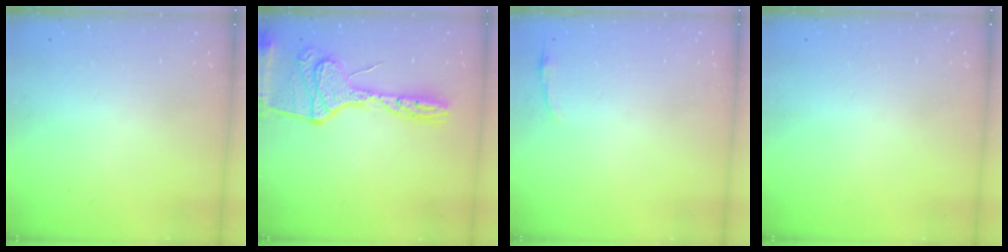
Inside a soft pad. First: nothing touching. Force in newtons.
{"total": 18.9, "press": 18.8, "slide": 1.9}
{"total": 2.8, "press": 2.8, "slide": 0.6}
{"total": 0.0}